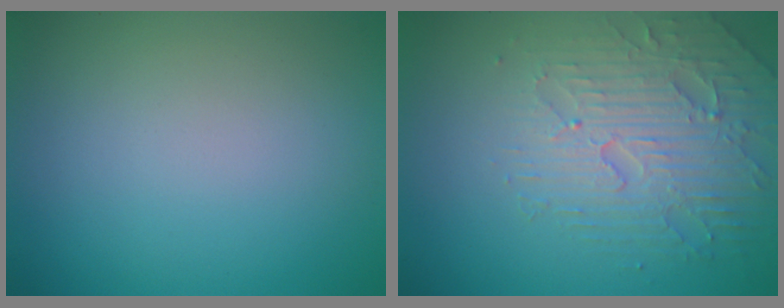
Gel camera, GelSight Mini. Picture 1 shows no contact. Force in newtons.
{"total": 4.2, "press": 4.1, "slide": 0.7}